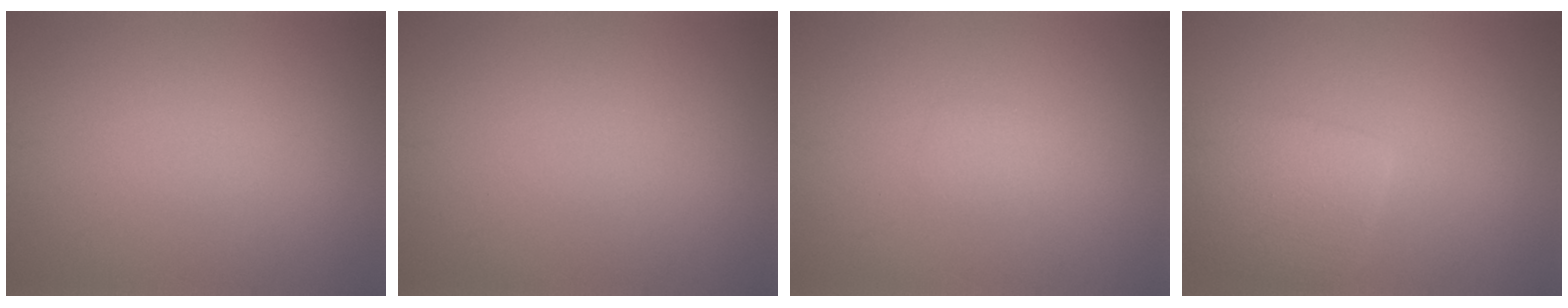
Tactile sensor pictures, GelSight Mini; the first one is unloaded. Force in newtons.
{"total": 0.0}
{"total": 0.9, "press": 0.9, "slide": 0.1}
{"total": 4.4, "press": 4.4, "slide": 0.3}